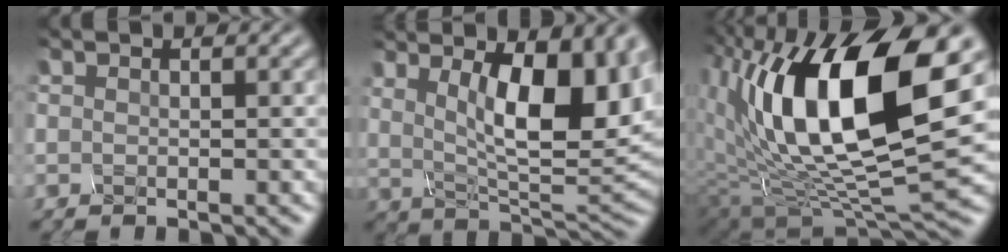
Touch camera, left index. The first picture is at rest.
{"total": 11.3, "force": [2.7, 4.1, 10.1], "torque": [-0.148, -0.002, 0.046]}
{"total": 15.4, "force": [3.5, 6.6, 13.4], "torque": [-0.233, 0.001, 0.056]}